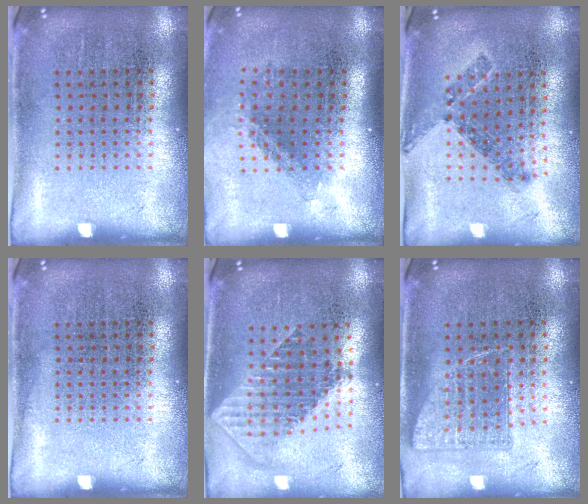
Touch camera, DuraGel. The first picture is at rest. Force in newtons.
{"total": 1.4, "press": 1.0, "slide": 1.0}
{"total": 0.7, "press": 0.6, "slide": 0.3}
{"total": 0.0}
{"total": 1.8, "press": 1.5, "slide": 1.0}
{"total": 0.9, "press": 0.8, "slide": 0.3}